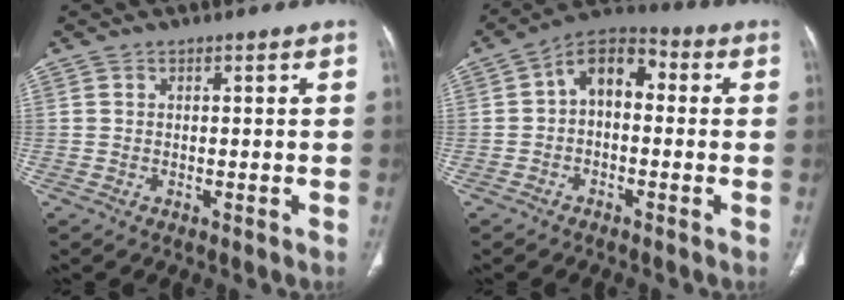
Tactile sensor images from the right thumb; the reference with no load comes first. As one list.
[{"total": 8.8, "force": [0.4, 5.6, 6.8], "torque": [-0.088, 0.034, -0.010]}]